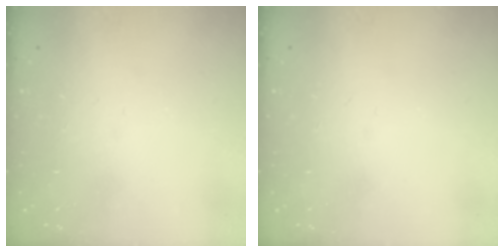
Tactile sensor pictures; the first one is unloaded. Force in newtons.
{"total": 0.0}